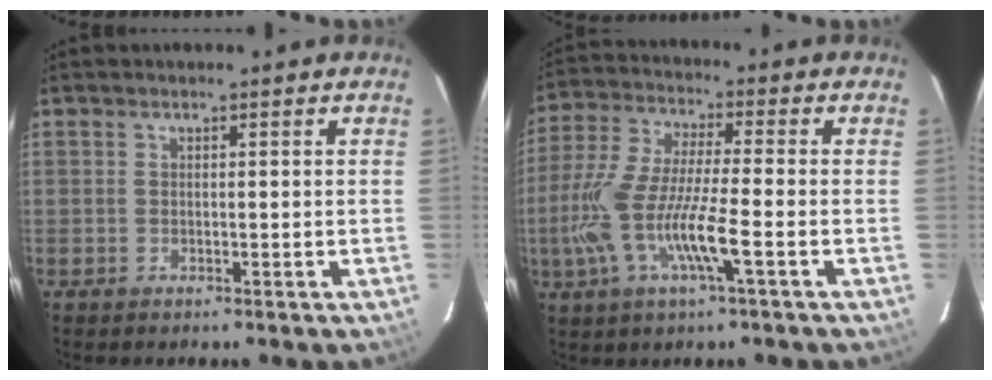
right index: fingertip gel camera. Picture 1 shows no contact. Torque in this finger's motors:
{"motor_torque": [1.18, -0.67, 0.97, 0.21]}